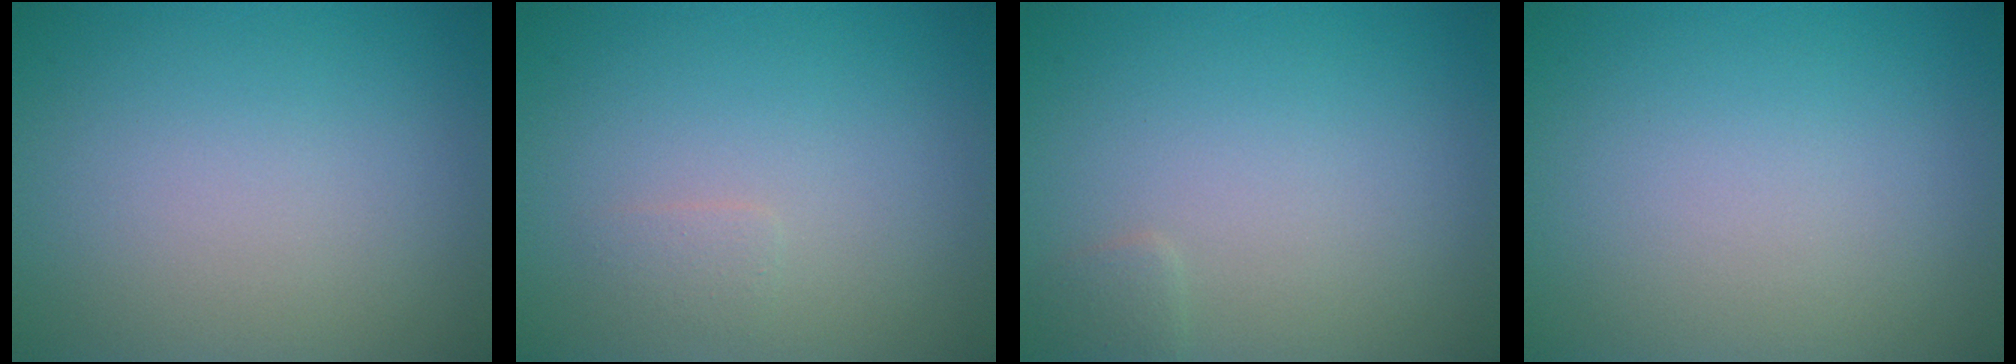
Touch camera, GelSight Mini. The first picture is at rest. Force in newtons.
{"total": 0.8, "press": 0.8, "slide": 0.1}
{"total": 0.8, "press": 0.8, "slide": 0.0}
{"total": 0.0}